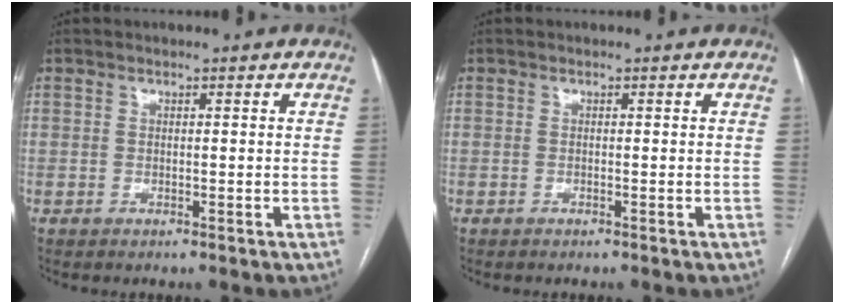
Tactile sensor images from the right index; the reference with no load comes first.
{"total": 0.0}